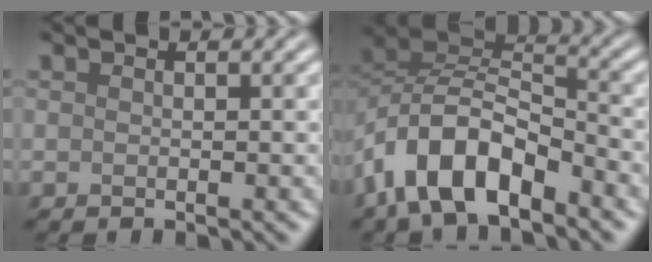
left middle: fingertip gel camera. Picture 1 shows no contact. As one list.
[{"total": 8.5, "force": [-4.9, 4.0, 5.8], "torque": [-0.096, 0.008, -0.102]}]